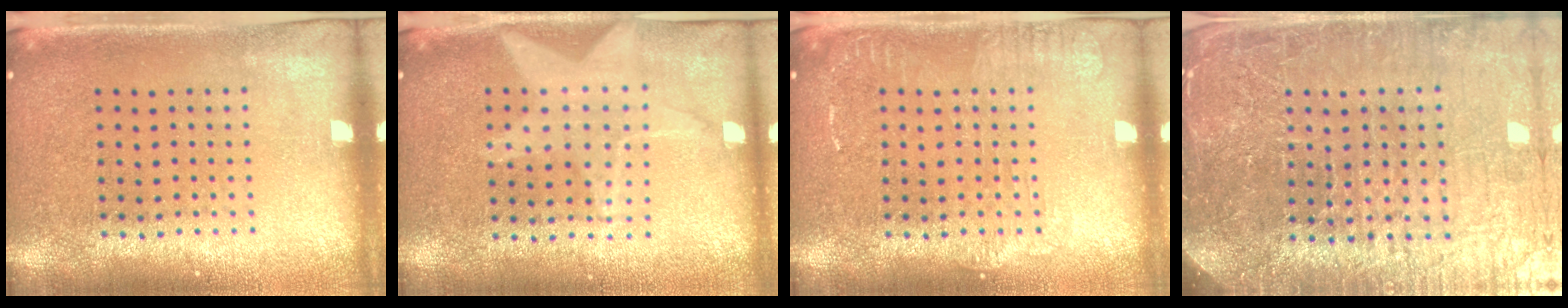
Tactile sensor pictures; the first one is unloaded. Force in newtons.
{"total": 1.0, "press": 1.0, "slide": 0.2}
{"total": 1.6, "press": 1.5, "slide": 0.3}
{"total": 6.2, "press": 5.6, "slide": 2.8}